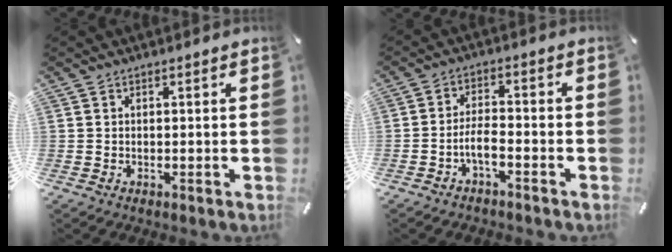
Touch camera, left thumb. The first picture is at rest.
{"total": 4.8, "force": [-2.9, 1.7, 3.5], "torque": [-0.065, 0.014, -0.052]}